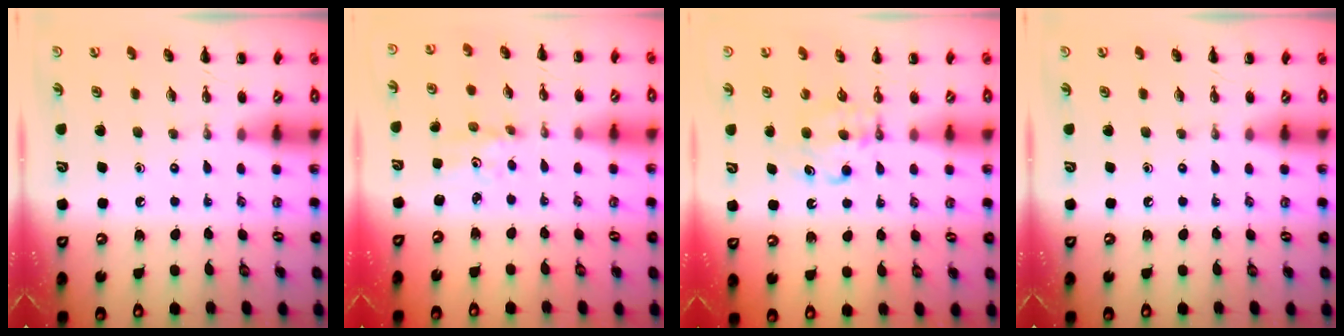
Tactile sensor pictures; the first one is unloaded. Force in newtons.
{"total": 1.9, "press": 1.9, "slide": 0.5}
{"total": 5.5, "press": 5.3, "slide": 1.4}
{"total": 0.0}